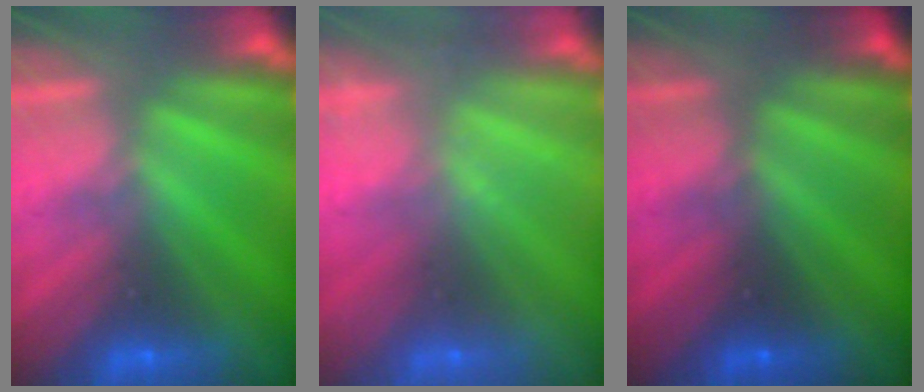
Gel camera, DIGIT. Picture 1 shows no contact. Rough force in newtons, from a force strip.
{"total": 2.2}
{"total": 1.6}